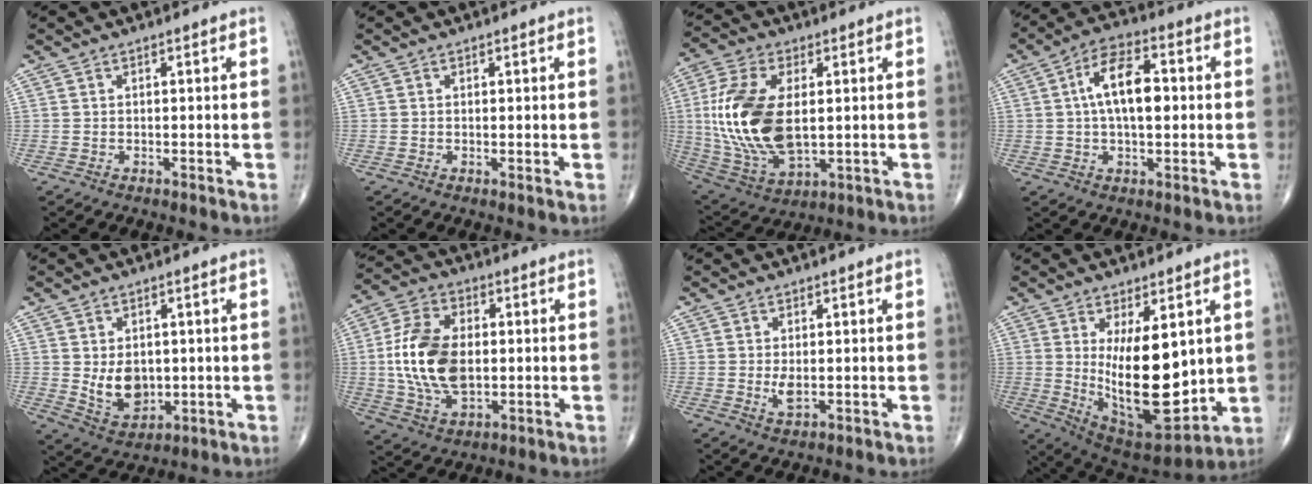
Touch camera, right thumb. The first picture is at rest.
{"total": 0.7, "force": [0.1, 0.1, 0.7], "torque": [-0.013, -0.004, 0.001]}
{"total": 19.5, "force": [1.3, 10.5, 16.4], "torque": [-0.345, -0.013, 0.032]}
{"total": 11.1, "force": [1.2, 5.5, 9.6], "torque": [-0.157, 0.019, 0.013]}
{"total": 7.5, "force": [0.3, 5.4, 5.2], "torque": [-0.064, -0.017, 0.024]}
{"total": 15.4, "force": [0.1, 9.2, 12.3], "torque": [-0.232, 0.006, 0.003]}
{"total": 2.4, "force": [0.0, 1.1, 2.2], "torque": [-0.043, -0.008, 0.004]}
{"total": 18.7, "force": [1.6, 8.1, 16.8], "torque": [-0.244, -0.043, 0.051]}